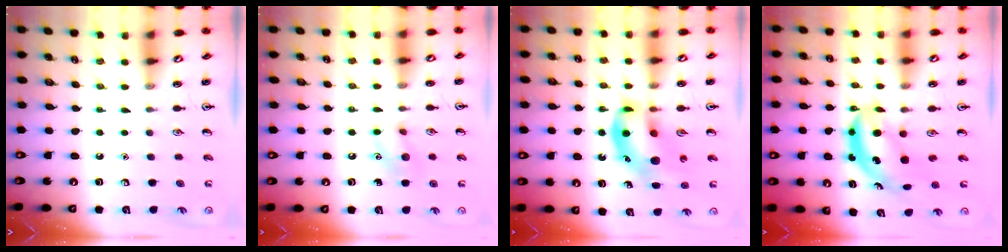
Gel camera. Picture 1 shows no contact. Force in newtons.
{"total": 8.1, "press": 8.0, "slide": 1.1}
{"total": 12.9, "press": 12.4, "slide": 3.5}
{"total": 6.2, "press": 6.0, "slide": 1.4}